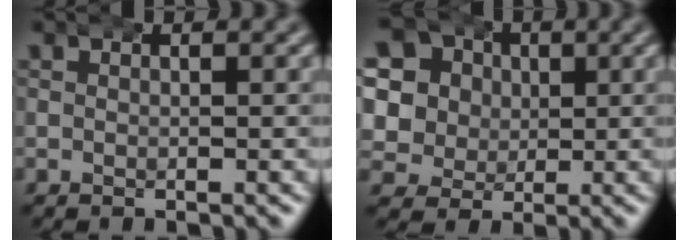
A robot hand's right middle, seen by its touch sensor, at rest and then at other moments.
{"total": 13.4, "force": [1.5, 12.2, 5.2], "torque": [-0.149, -0.024, 0.011]}